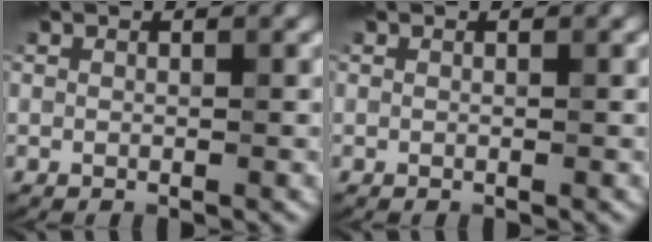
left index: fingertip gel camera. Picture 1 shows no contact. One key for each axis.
{"total": 0.0}